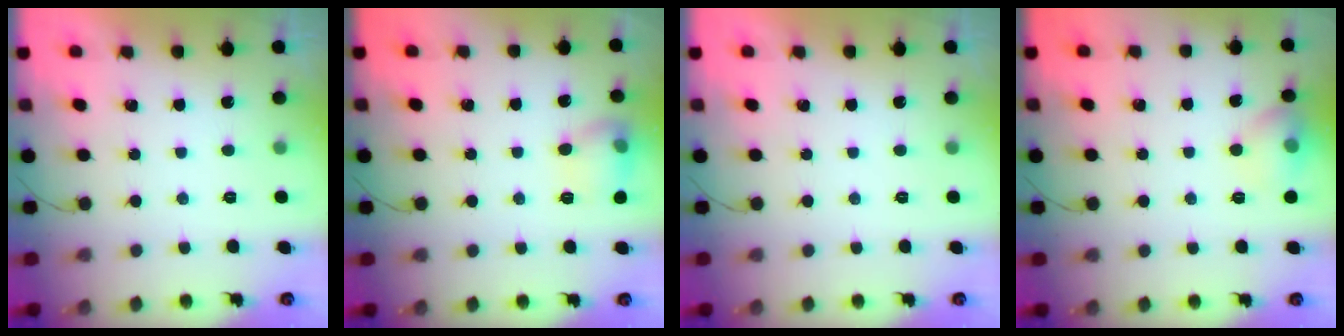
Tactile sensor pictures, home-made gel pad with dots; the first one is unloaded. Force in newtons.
{"total": 10.0, "press": 10.0, "slide": 0.7}
{"total": 0.0}
{"total": 9.9, "press": 8.2, "slide": 5.5}